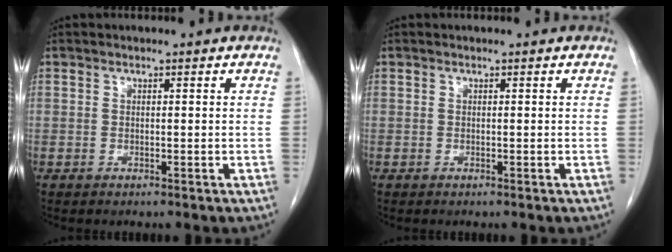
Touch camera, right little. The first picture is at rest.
{"total": 0.0}